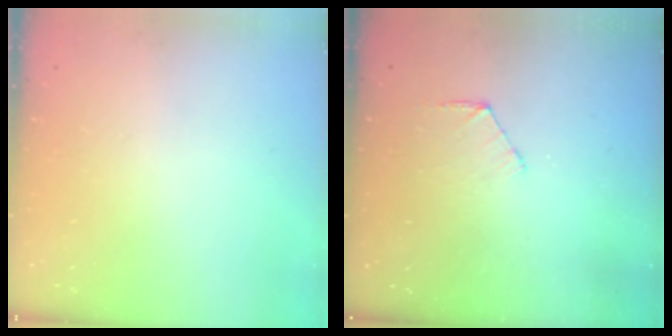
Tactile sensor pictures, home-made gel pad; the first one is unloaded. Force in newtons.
{"total": 4.2, "press": 4.2, "slide": 0.5}